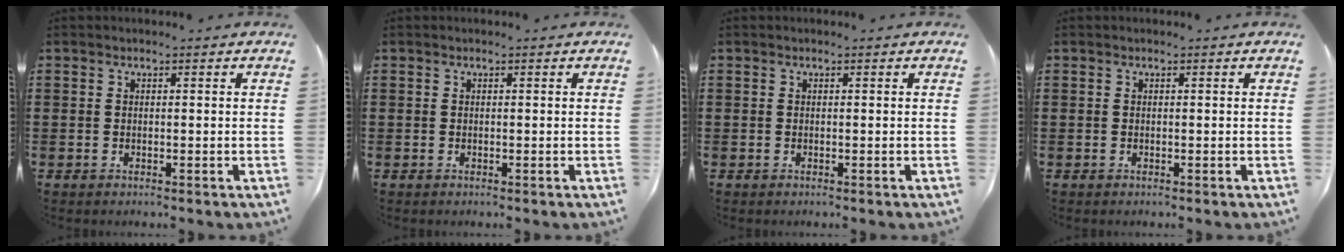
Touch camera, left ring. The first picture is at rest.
{"total": 0.0}
{"total": 0.0}
{"total": 0.0}